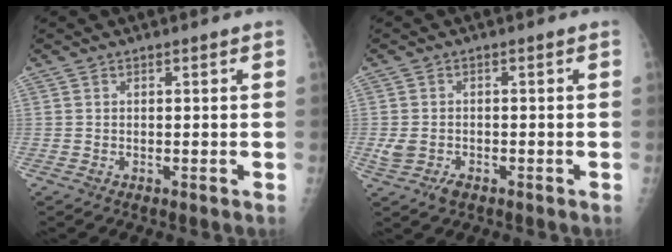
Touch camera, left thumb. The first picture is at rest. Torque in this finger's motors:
{"motor_torque": [0.00, 0.00, 0.00, 0.00, 0.03]}